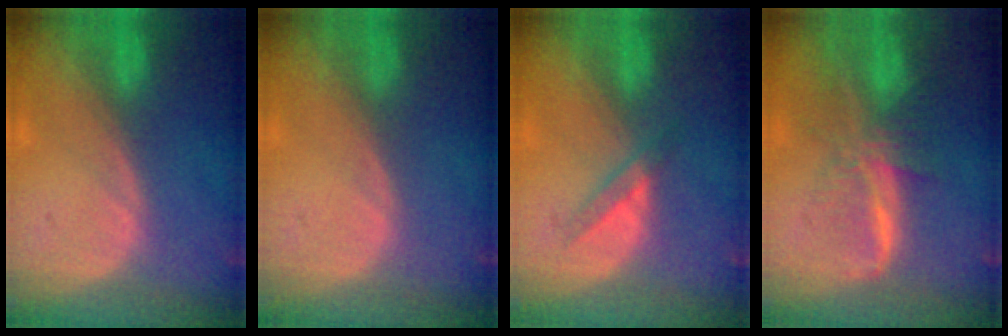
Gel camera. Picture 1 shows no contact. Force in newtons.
{"total": 0.0}
{"total": 2.6, "press": 2.4, "slide": 1.0}
{"total": 8.3, "press": 6.9, "slide": 4.5}